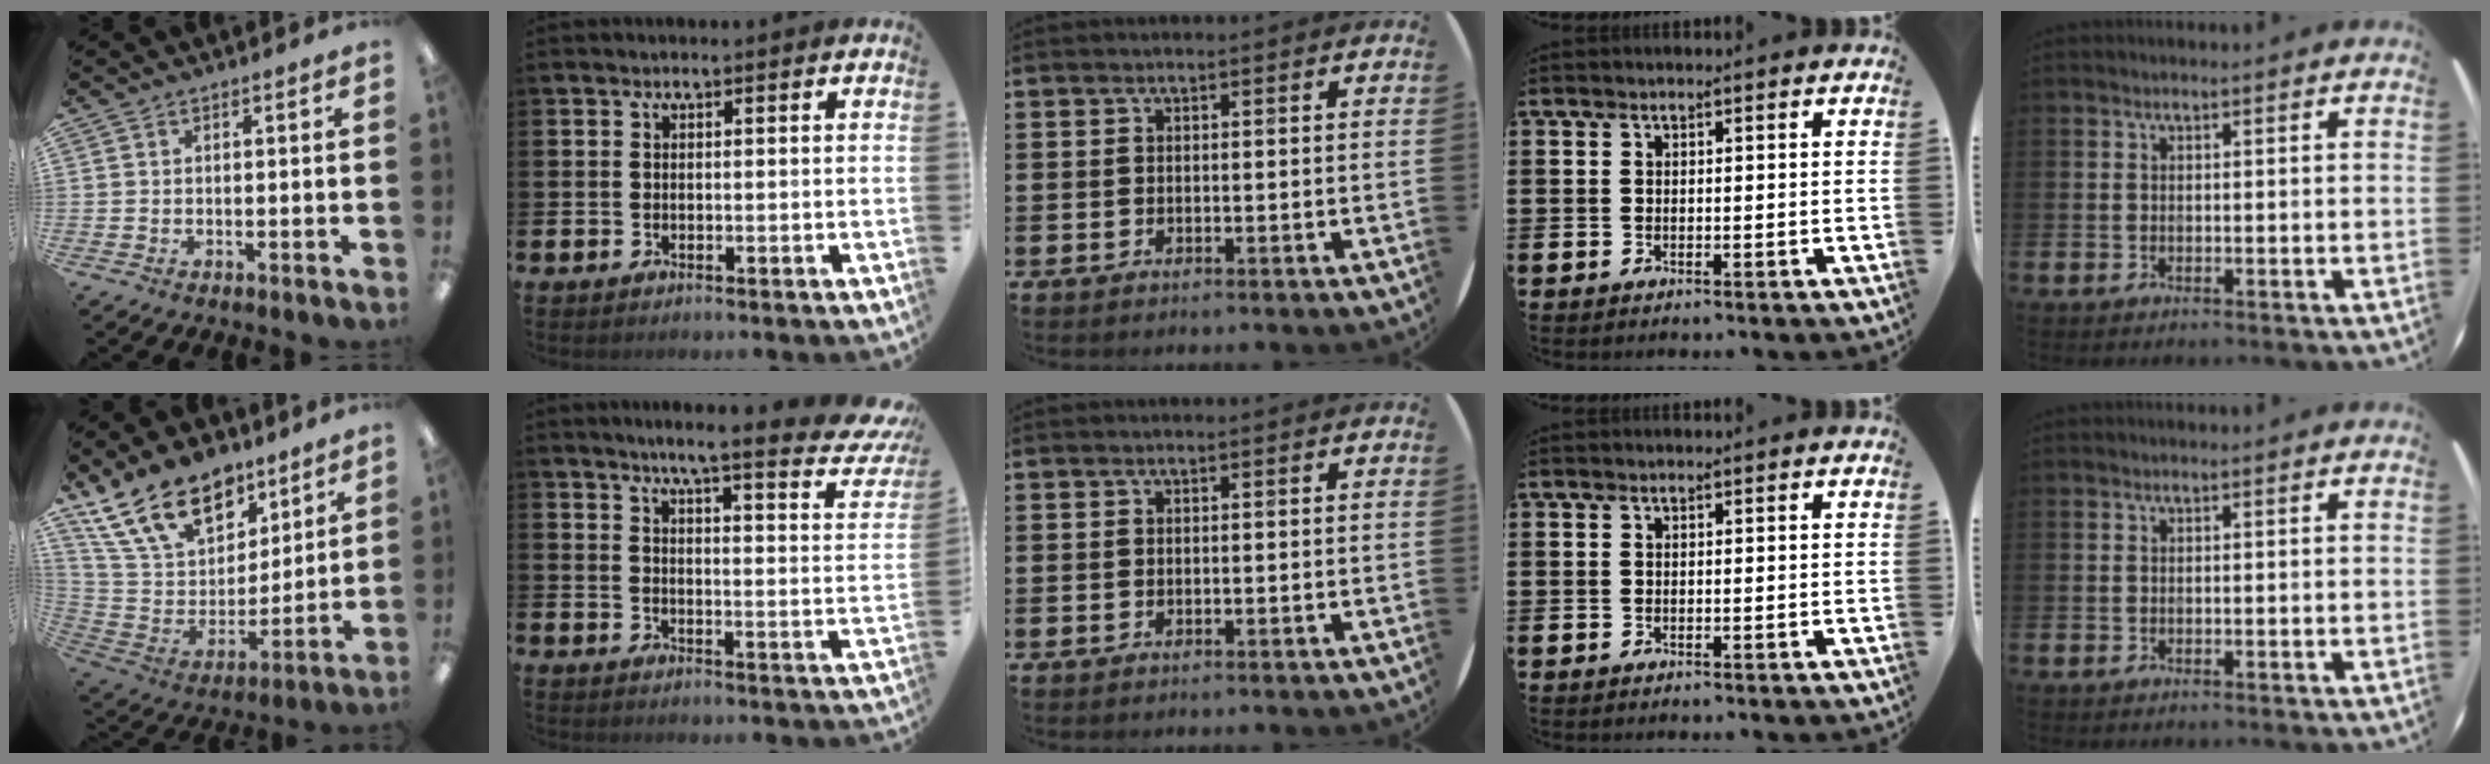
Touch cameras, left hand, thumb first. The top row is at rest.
{"thumb": {"total": 19.9, "force": [13.9, 11.1, 9.0], "torque": [-0.178, -0.071, 0.259]}, "index": {"total": 5.9, "force": [4.9, 0.4, 3.2], "torque": [-0.053, -0.051, 0.069]}}